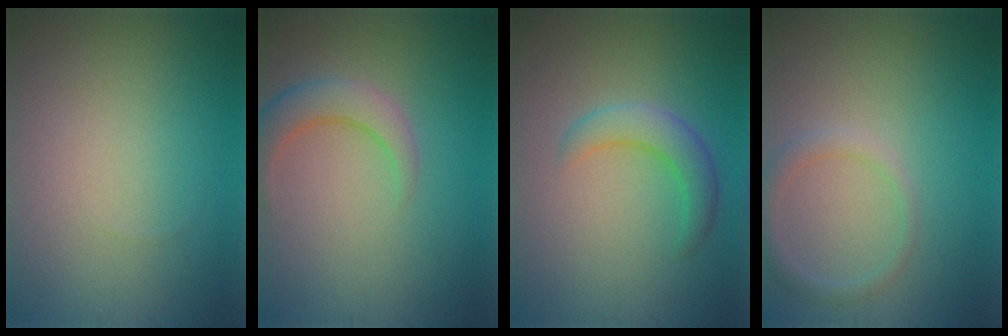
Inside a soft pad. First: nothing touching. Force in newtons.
{"total": 3.6, "press": 3.6, "slide": 0.2}
{"total": 3.3, "press": 3.3, "slide": 0.2}
{"total": 1.9, "press": 1.9, "slide": 0.1}